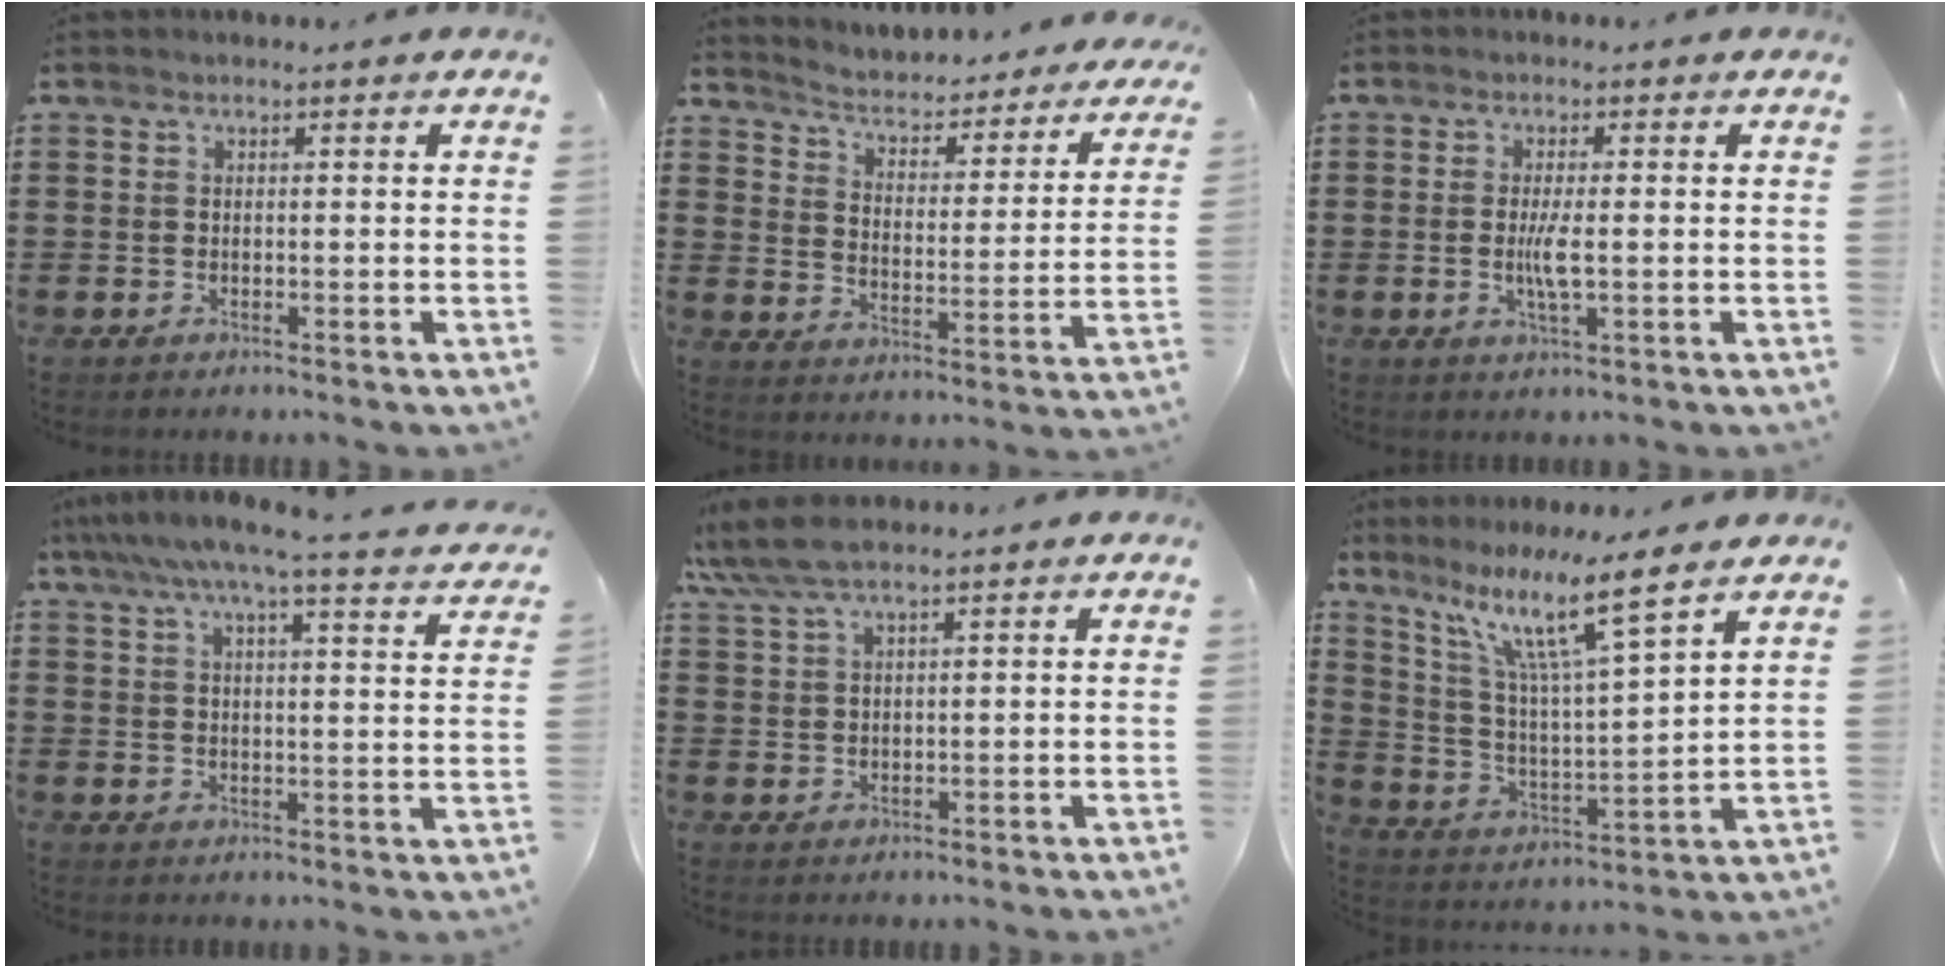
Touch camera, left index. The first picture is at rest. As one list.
[{"total": 2.6, "force": [2.5, 0.5, 0.7], "torque": [-0.032, -0.030, 0.029]}, {"total": 3.8, "force": [-0.3, 0.5, 3.8], "torque": [-0.081, -0.009, -0.011]}, {"total": 6.7, "force": [5.8, -0.1, 3.4], "torque": [-0.086, -0.031, 0.098]}, {"total": 4.8, "force": [3.6, 0.6, 3.1], "torque": [-0.069, 0.000, 0.066]}, {"total": 10.9, "force": [7.6, 0.5, 7.8], "torque": [-0.176, -0.034, 0.124]}]